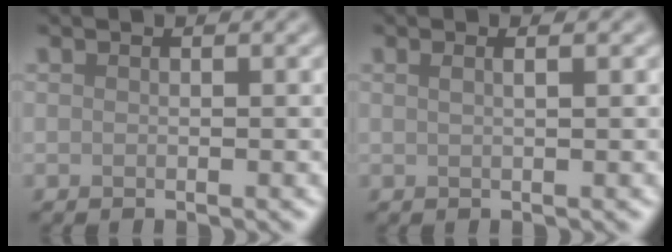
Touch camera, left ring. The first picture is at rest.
{"total": 1.7, "force": [0.8, 0.7, 1.3], "torque": [-0.007, -0.001, -0.002]}